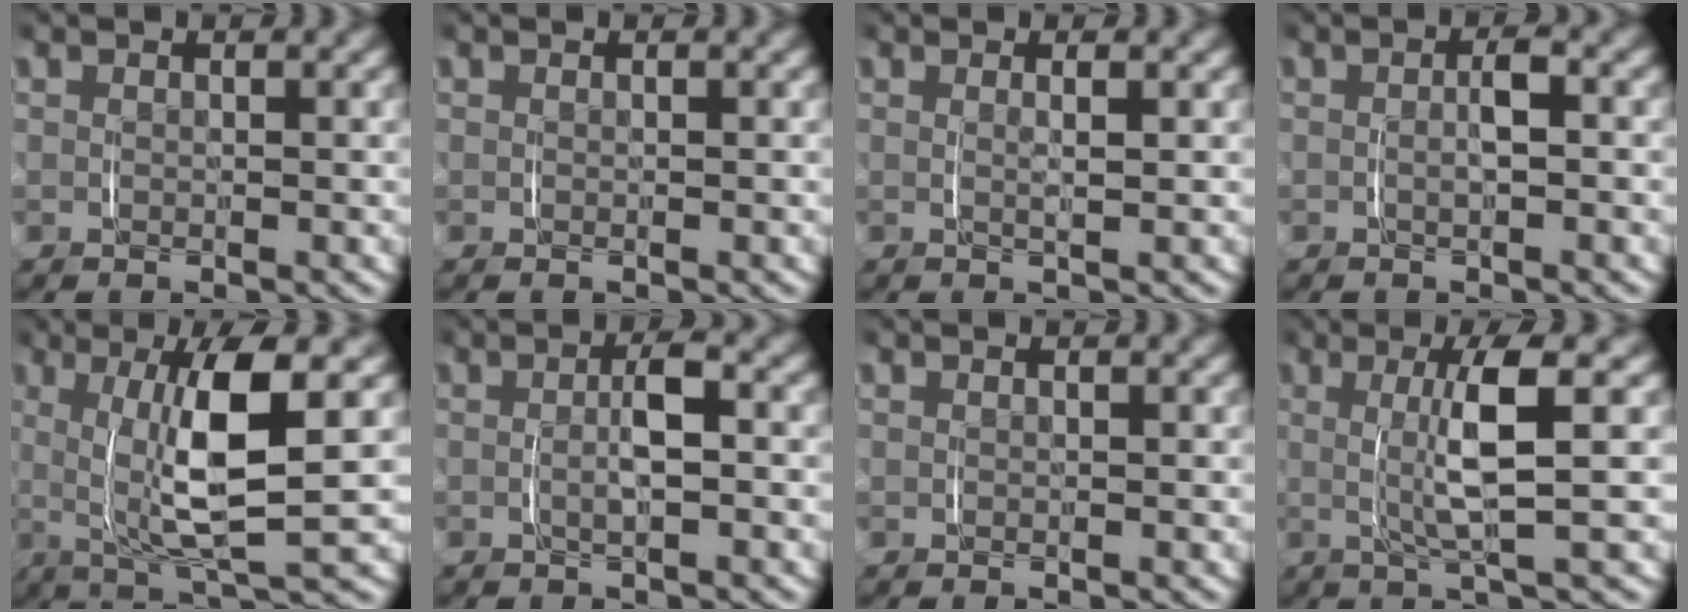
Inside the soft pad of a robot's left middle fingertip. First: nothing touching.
{"total": 0.0}
{"total": 1.2, "force": [0.5, -0.3, 1.0], "torque": [-0.014, -0.004, 0.012]}
{"total": 1.7, "force": [-0.3, 0.5, 1.6], "torque": [-0.026, 0.000, -0.004]}
{"total": 7.4, "force": [1.1, 1.6, 7.1], "torque": [-0.125, 0.002, 0.016]}
{"total": 2.3, "force": [-0.5, 0.6, 2.2], "torque": [-0.038, 0.000, -0.005]}
{"total": 0.0}
{"total": 4.5, "force": [0.5, -0.1, 4.5], "torque": [-0.079, -0.001, 0.006]}